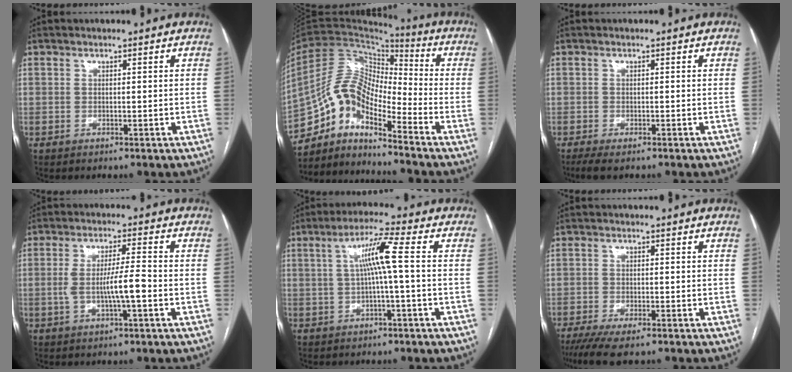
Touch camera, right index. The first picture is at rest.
{"total": 11.9, "force": [-9.6, 3.2, 6.3], "torque": [-0.119, 0.037, -0.182]}
{"total": 3.6, "force": [-2.6, 1.0, 2.2], "torque": [-0.040, -0.010, -0.040]}
{"total": 6.2, "force": [-1.4, 0.2, 6.0], "torque": [-0.113, 0.005, -0.024]}
{"total": 6.5, "force": [0.3, -0.7, 6.4], "torque": [-0.114, 0.018, 0.009]}
{"total": 8.0, "force": [-6.2, 1.8, 4.7], "torque": [-0.069, -0.015, -0.098]}